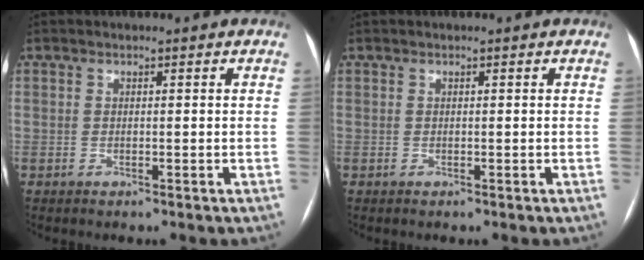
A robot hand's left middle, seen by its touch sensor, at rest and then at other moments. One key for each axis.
{"total": 0.0}